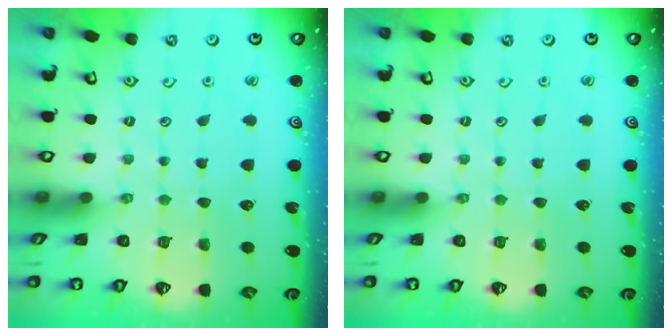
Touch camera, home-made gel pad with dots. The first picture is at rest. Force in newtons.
{"total": 0.0}